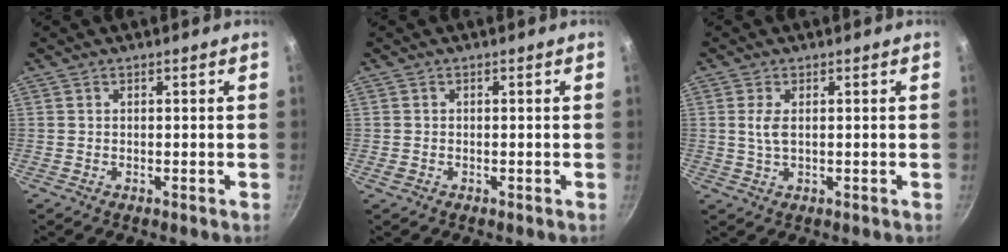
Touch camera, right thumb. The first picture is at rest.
{"total": 1.1, "force": [-0.5, 0.8, 0.4], "torque": [-0.008, 0.001, -0.008]}
{"total": 3.0, "force": [0.4, 1.4, 2.6], "torque": [-0.054, 0.000, 0.009]}